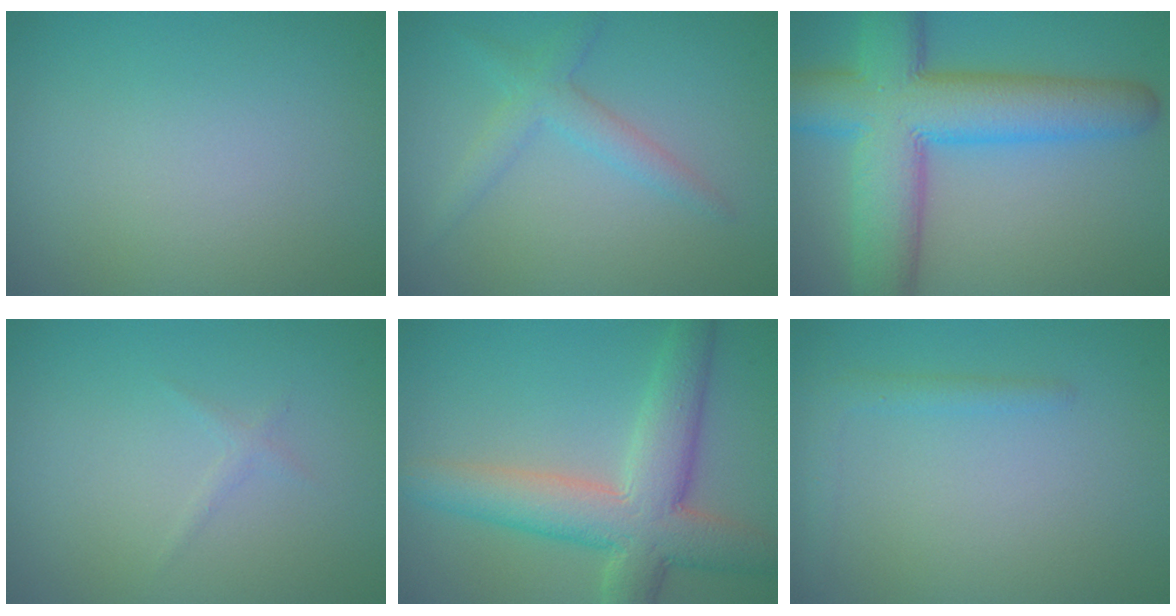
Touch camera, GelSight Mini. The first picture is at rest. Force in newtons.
{"total": 2.4, "press": 2.4, "slide": 0.2}
{"total": 11.5, "press": 11.5, "slide": 0.4}
{"total": 0.6, "press": 0.6, "slide": 0.1}
{"total": 7.5, "press": 7.5, "slide": 0.4}
{"total": 1.4, "press": 1.4, "slide": 0.1}